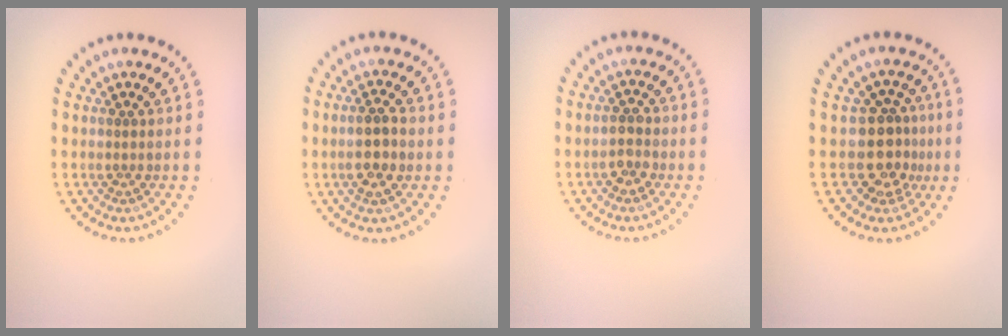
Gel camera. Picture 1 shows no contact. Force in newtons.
{"total": 2.8, "press": 2.7, "slide": 0.6}
{"total": 1.8, "press": 1.8, "slide": 0.1}
{"total": 3.5, "press": 2.6, "slide": 2.3}